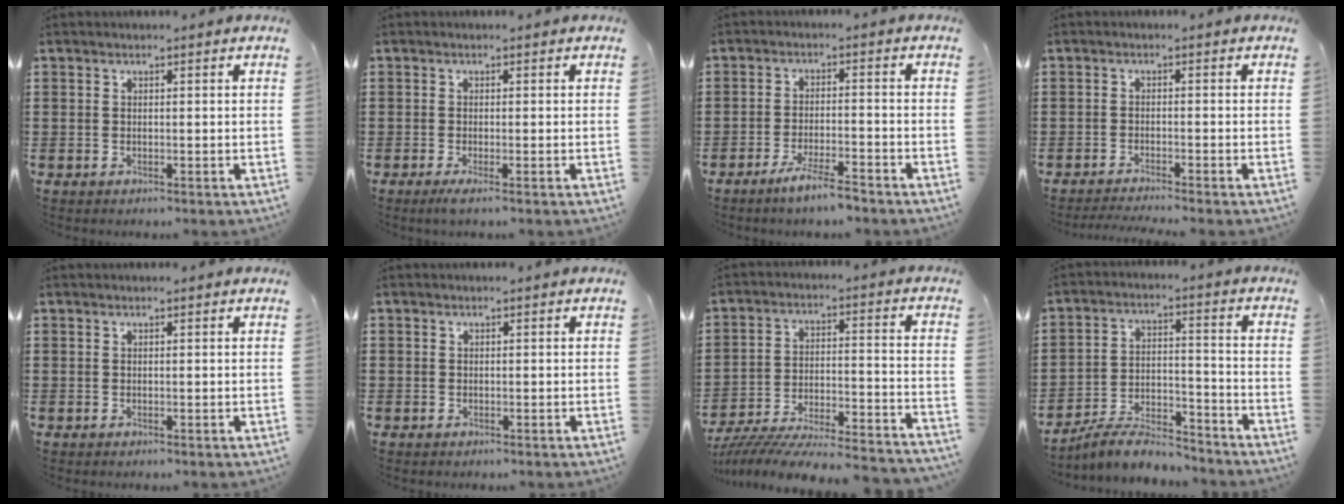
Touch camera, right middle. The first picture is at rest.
{"total": 1.0, "force": [-0.4, -0.1, 0.9], "torque": [-0.016, -0.005, -0.006]}
{"total": 4.6, "force": [-3.6, 0.1, 2.7], "torque": [-0.050, -0.003, -0.064]}
{"total": 1.8, "force": [-1.6, -0.3, 0.6], "torque": [-0.010, -0.002, -0.031]}
{"total": 0.0}
{"total": 0.7, "force": [-0.3, 0.7, 0.1], "torque": [-0.003, 0.001, -0.005]}
{"total": 7.2, "force": [-6.9, 0.1, 2.0], "torque": [-0.034, -0.005, -0.139]}
{"total": 7.6, "force": [-7.2, 1.2, 2.1], "torque": [-0.038, 0.016, -0.138]}